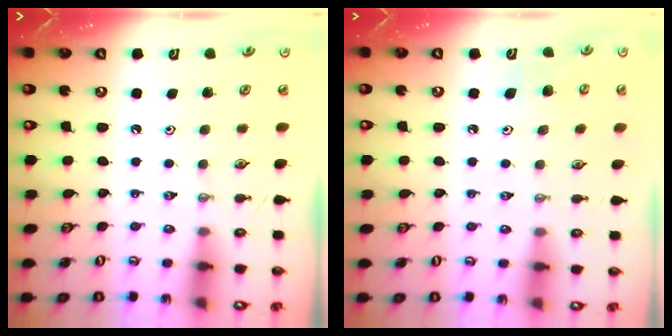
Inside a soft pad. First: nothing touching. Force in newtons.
{"total": 5.6, "press": 5.4, "slide": 1.4}